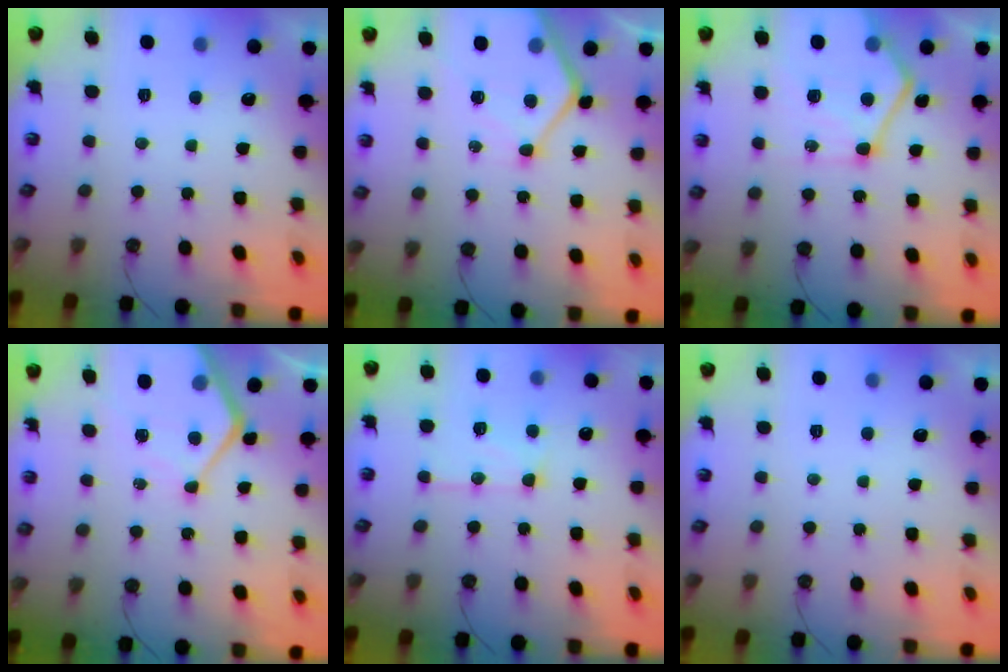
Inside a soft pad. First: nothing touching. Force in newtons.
{"total": 12.2, "press": 12.1, "slide": 1.1}
{"total": 17.0, "press": 16.9, "slide": 1.7}
{"total": 11.0, "press": 11.0, "slide": 0.9}
{"total": 12.0, "press": 11.9, "slide": 1.1}
{"total": 0.0}